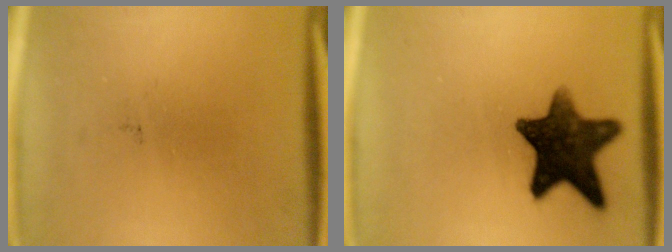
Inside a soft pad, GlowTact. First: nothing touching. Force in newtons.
{"total": 13.5}